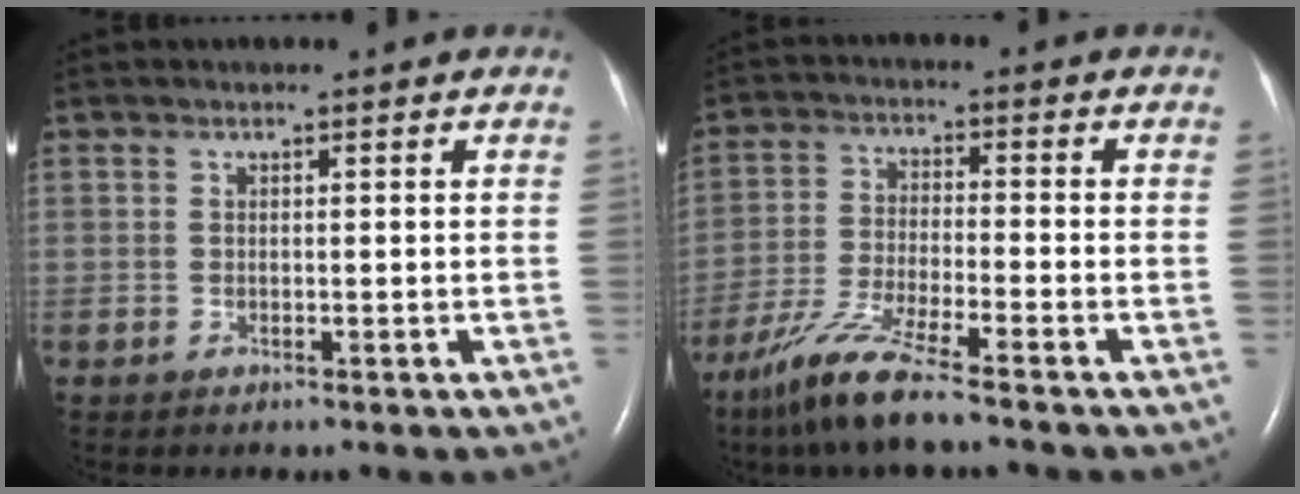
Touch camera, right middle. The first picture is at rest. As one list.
[{"total": 8.8, "force": [-6.6, 0.0, 5.8], "torque": [-0.127, -0.032, -0.131]}]